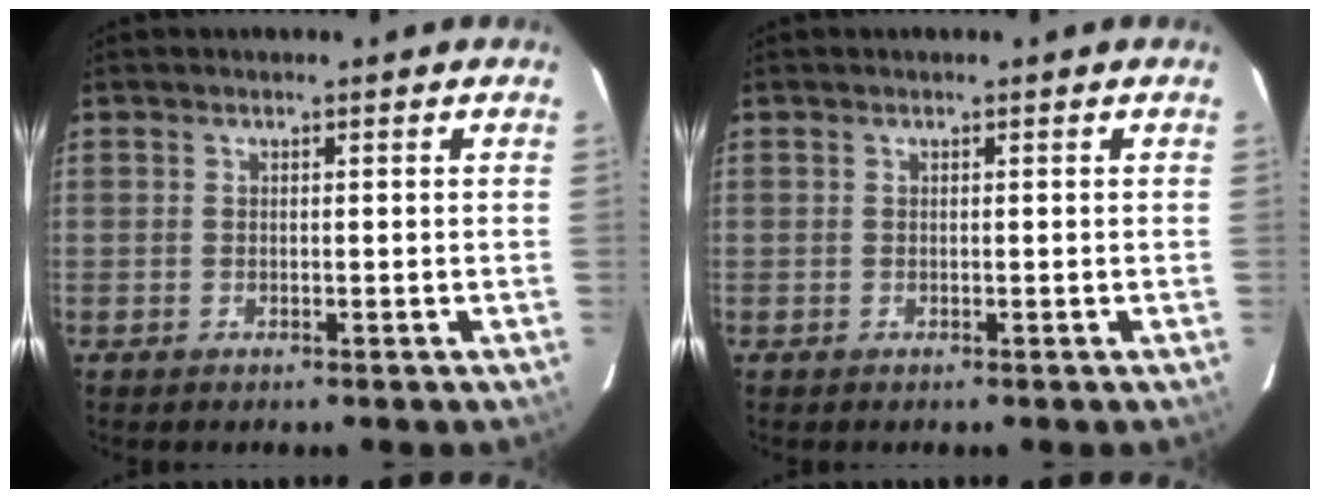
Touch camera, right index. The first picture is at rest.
{"total": 0.0}